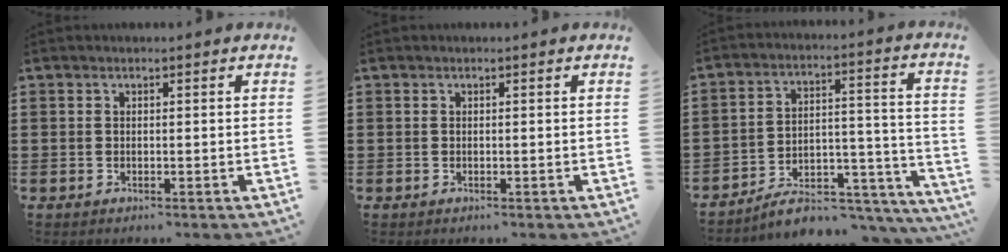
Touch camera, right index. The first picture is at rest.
{"total": 0.0}
{"total": 6.9, "force": [-5.7, 2.3, 3.1], "torque": [-0.045, 0.014, -0.105]}